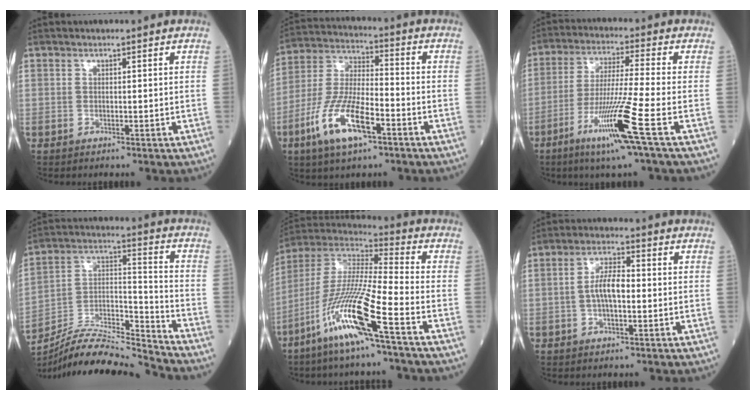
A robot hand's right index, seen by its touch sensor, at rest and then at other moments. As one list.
[{"total": 13.2, "force": [-6.1, 3.8, 11.1], "torque": [-0.235, -0.005, -0.116]}, {"total": 12.2, "force": [-5.5, -1.8, 10.8], "torque": [-0.209, -0.028, -0.106]}, {"total": 16.2, "force": [-15.6, -0.5, 4.3], "torque": [-0.072, 0.030, -0.280]}, {"total": 16.3, "force": [-8.2, -0.2, 14.1], "torque": [-0.297, -0.031, -0.166]}, {"total": 5.4, "force": [-0.5, 1.9, 5.1], "torque": [-0.103, 0.011, -0.013]}]